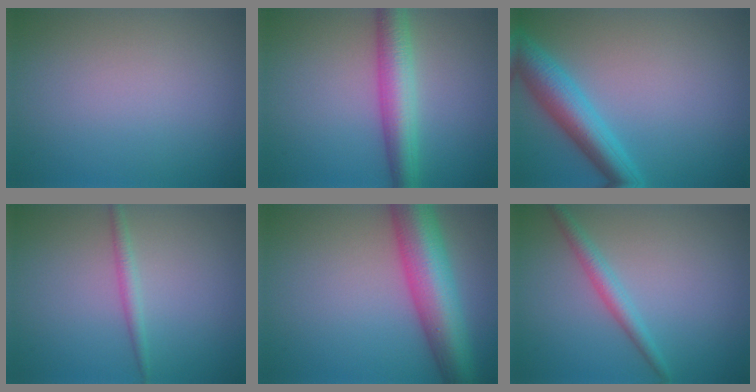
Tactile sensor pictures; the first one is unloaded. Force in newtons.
{"total": 4.9, "press": 4.9, "slide": 0.1}
{"total": 5.3, "press": 5.3, "slide": 0.1}
{"total": 1.4, "press": 1.4, "slide": 0.1}
{"total": 9.4, "press": 9.4, "slide": 0.3}
{"total": 2.1, "press": 2.1, "slide": 0.0}